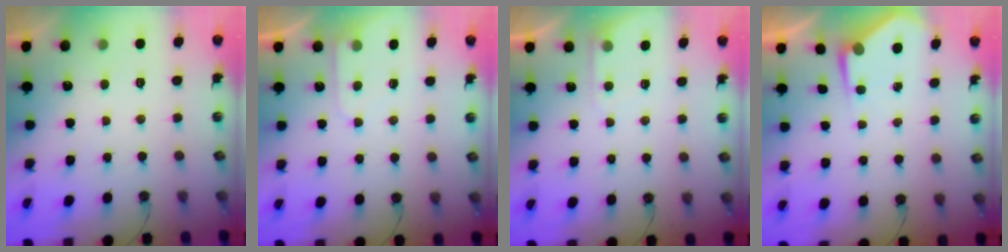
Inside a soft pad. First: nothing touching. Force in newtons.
{"total": 5.8, "press": 5.8, "slide": 0.5}
{"total": 4.3, "press": 4.2, "slide": 0.6}
{"total": 4.8, "press": 4.8, "slide": 0.5}